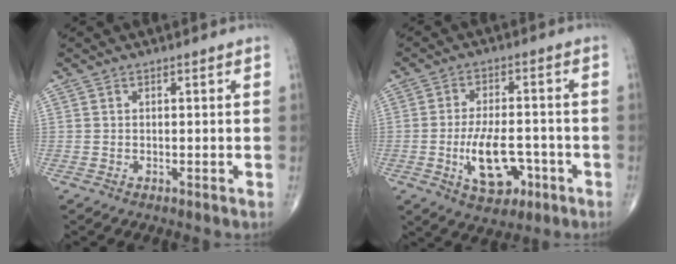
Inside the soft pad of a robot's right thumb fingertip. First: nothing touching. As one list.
[{"total": 10.4, "force": [-3.4, 5.5, 8.1], "torque": [-0.125, 0.014, -0.048]}]